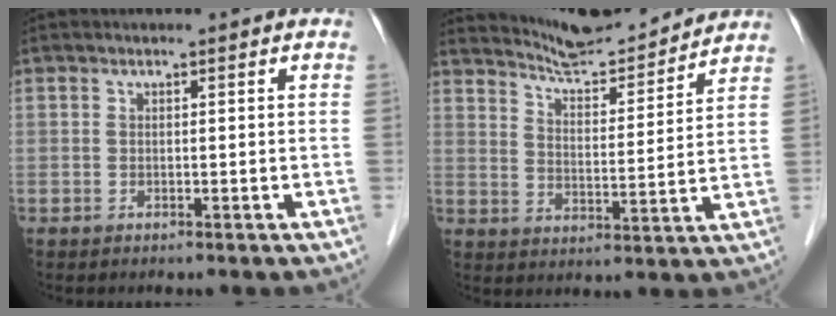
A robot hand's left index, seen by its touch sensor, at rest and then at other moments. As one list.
[{"total": 12.0, "force": [11.8, 0.4, 2.4], "torque": [-0.046, 0.005, 0.182]}]